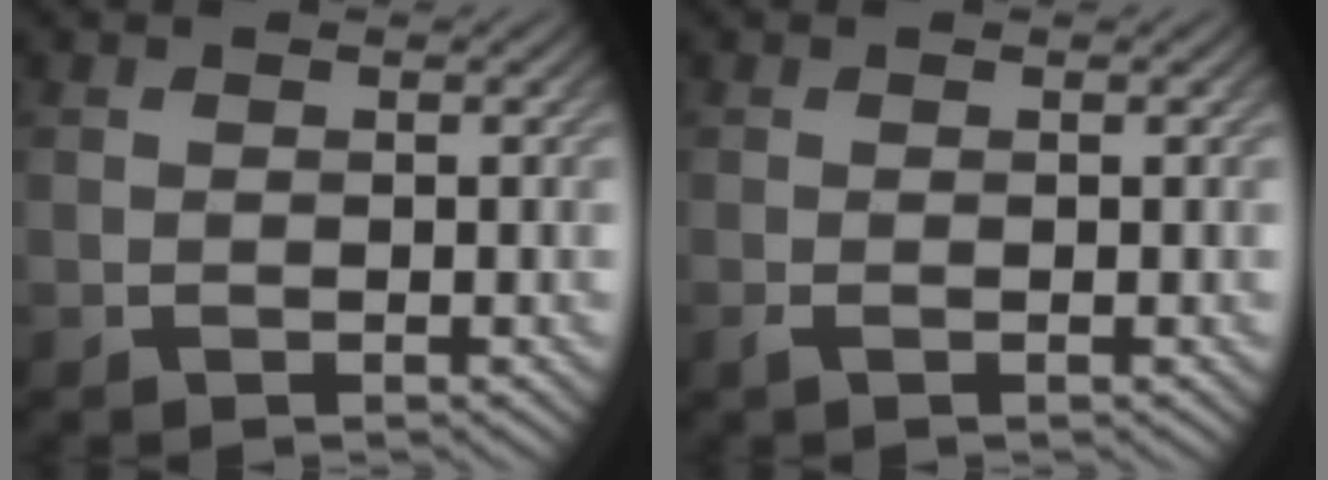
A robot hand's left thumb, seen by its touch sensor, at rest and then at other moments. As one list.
[{"total": 0.8, "force": [-0.3, 0.1, 0.7], "torque": [-0.018, -0.002, -0.007]}]